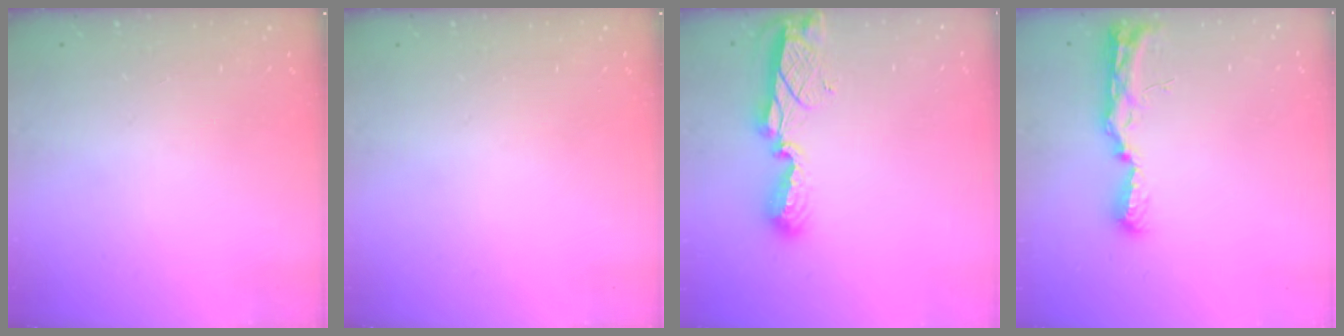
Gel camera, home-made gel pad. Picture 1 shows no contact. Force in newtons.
{"total": 0.0}
{"total": 8.5, "press": 8.4, "slide": 1.2}
{"total": 11.3, "press": 10.0, "slide": 5.1}